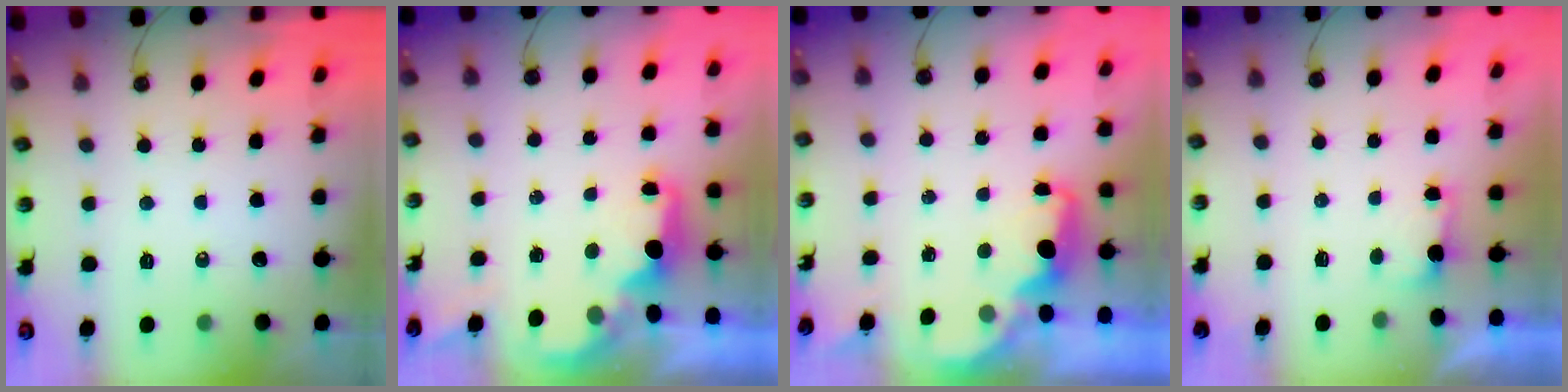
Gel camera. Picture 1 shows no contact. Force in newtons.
{"total": 2.0, "press": 1.9, "slide": 0.7}
{"total": 1.7, "press": 1.6, "slide": 0.5}
{"total": 1.0, "press": 0.6, "slide": 0.8}